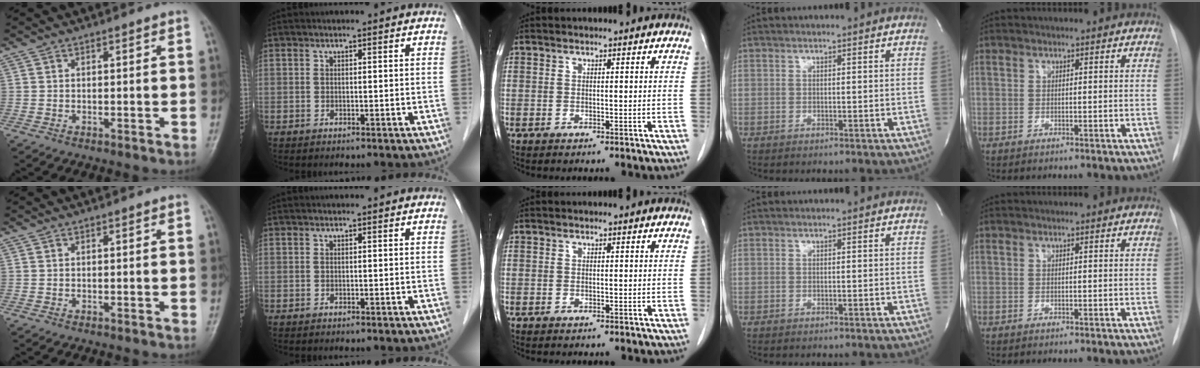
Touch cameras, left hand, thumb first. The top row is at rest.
{}